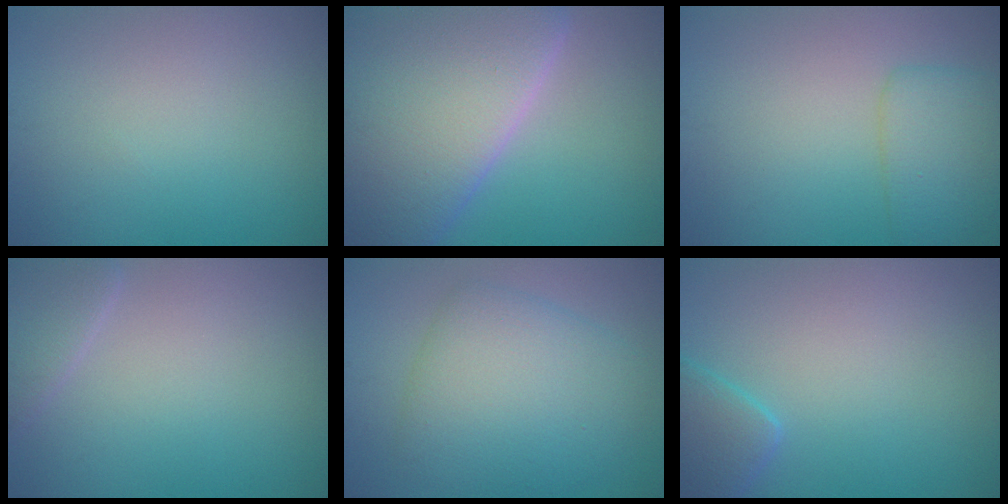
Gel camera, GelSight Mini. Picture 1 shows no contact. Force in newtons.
{"total": 14.2, "press": 14.2, "slide": 0.8}
{"total": 3.1, "press": 3.1, "slide": 0.1}
{"total": 2.2, "press": 2.2, "slide": 0.2}
{"total": 6.5, "press": 6.5, "slide": 0.1}
{"total": 2.4, "press": 2.4, "slide": 0.3}